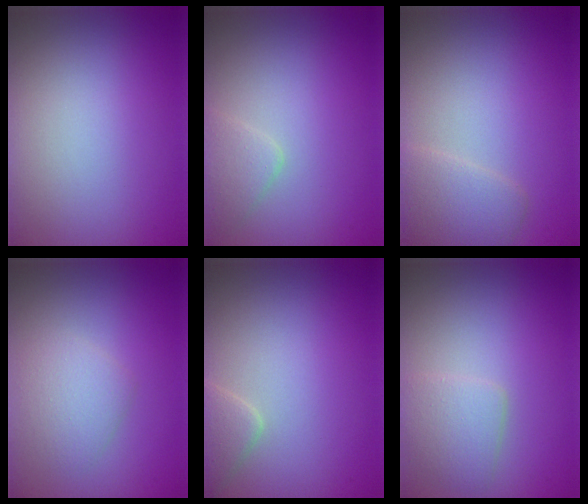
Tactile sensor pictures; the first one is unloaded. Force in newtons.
{"total": 1.6, "press": 1.6, "slide": 0.1}
{"total": 2.6, "press": 2.6, "slide": 0.2}
{"total": 2.2, "press": 2.2, "slide": 0.1}
{"total": 1.8, "press": 1.8, "slide": 0.1}
{"total": 2.5, "press": 2.5, "slide": 0.1}